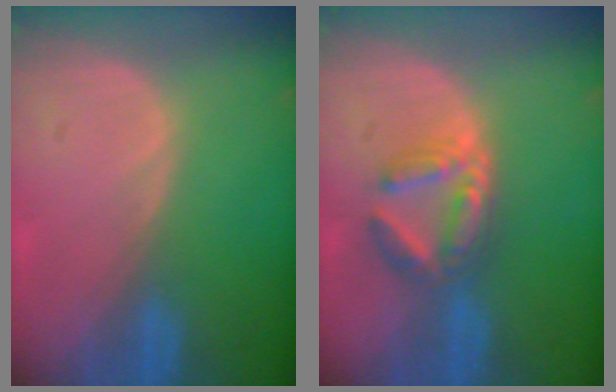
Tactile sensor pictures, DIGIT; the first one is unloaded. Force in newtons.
{"total": 5.9, "press": 5.6, "slide": 1.8}